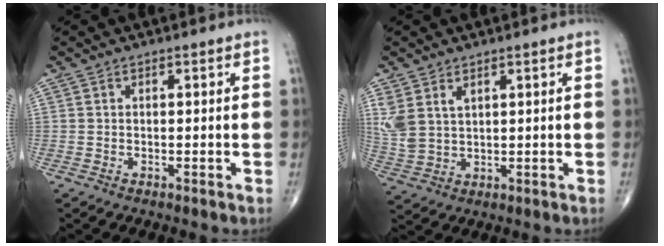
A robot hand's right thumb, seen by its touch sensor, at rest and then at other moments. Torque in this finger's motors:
{"motor_torque": [-0.57, 0.57, 0.60, 0.59, 0.08]}